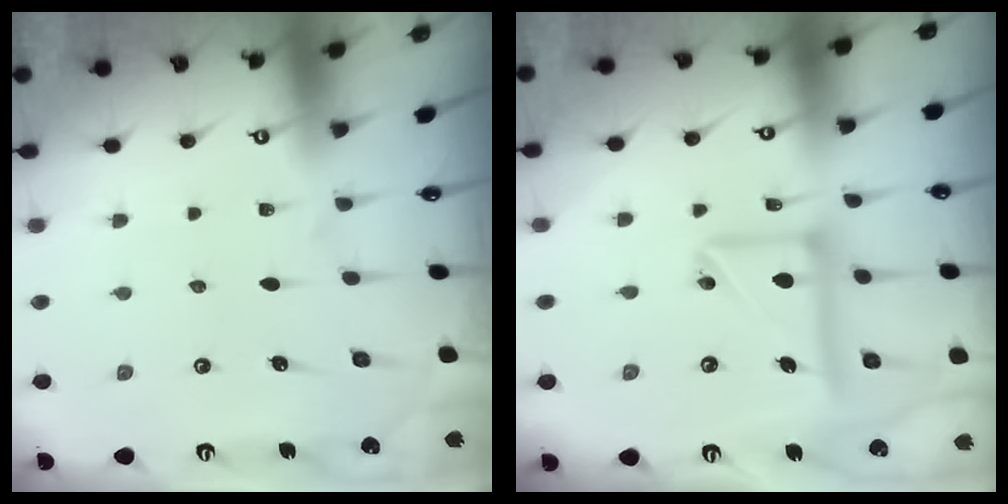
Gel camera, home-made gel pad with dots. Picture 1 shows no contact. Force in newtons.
{"total": 13.4, "press": 13.3, "slide": 1.4}